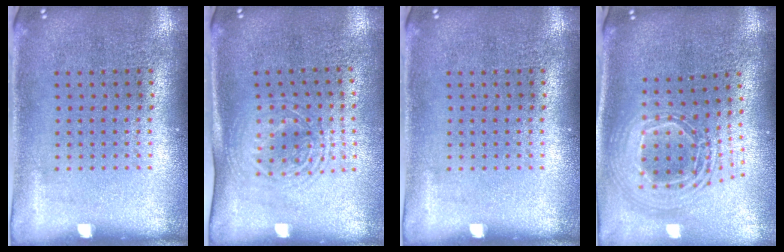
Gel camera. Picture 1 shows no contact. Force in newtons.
{"total": 1.7, "press": 1.4, "slide": 1.1}
{"total": 0.0}
{"total": 2.4, "press": 1.8, "slide": 1.6}